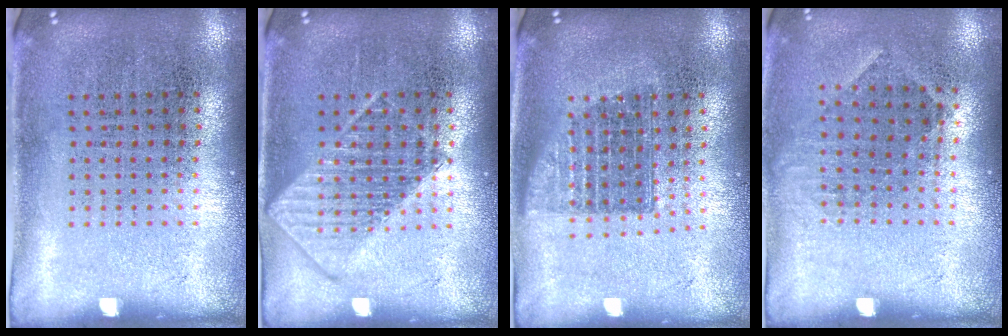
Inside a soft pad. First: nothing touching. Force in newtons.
{"total": 2.5, "press": 2.5, "slide": 0.4}
{"total": 1.4, "press": 1.2, "slide": 0.8}
{"total": 0.9, "press": 0.8, "slide": 0.6}